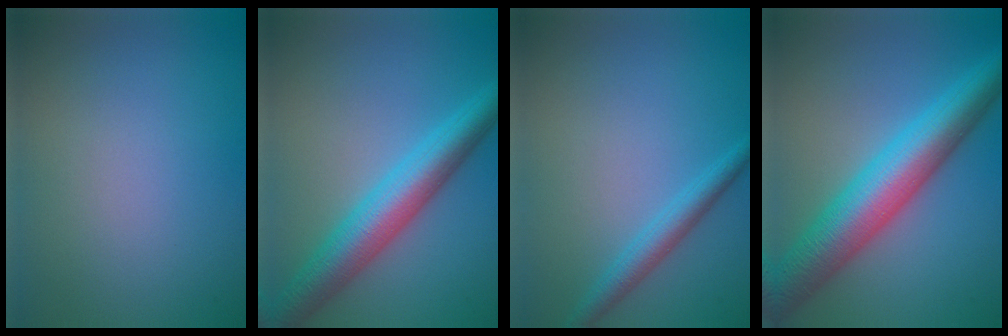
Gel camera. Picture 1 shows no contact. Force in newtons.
{"total": 6.5, "press": 6.5, "slide": 0.0}
{"total": 2.4, "press": 2.4, "slide": 0.1}
{"total": 9.2, "press": 9.2, "slide": 0.3}